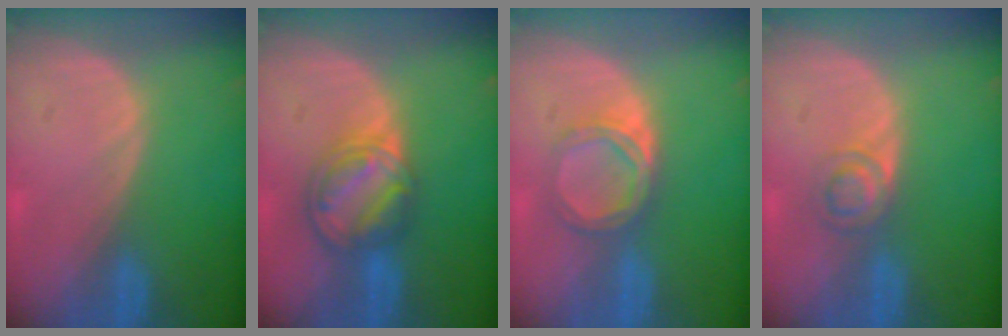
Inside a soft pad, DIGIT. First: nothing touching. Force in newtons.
{"total": 7.8, "press": 6.7, "slide": 3.8}
{"total": 4.5, "press": 4.5, "slide": 0.5}
{"total": 3.3, "press": 3.3, "slide": 0.4}